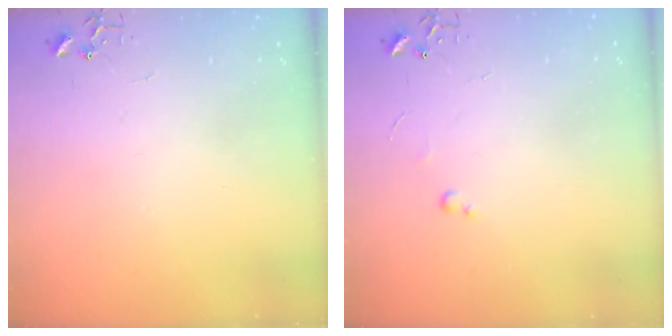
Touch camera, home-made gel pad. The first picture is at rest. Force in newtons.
{"total": 2.6, "press": 2.6, "slide": 0.4}